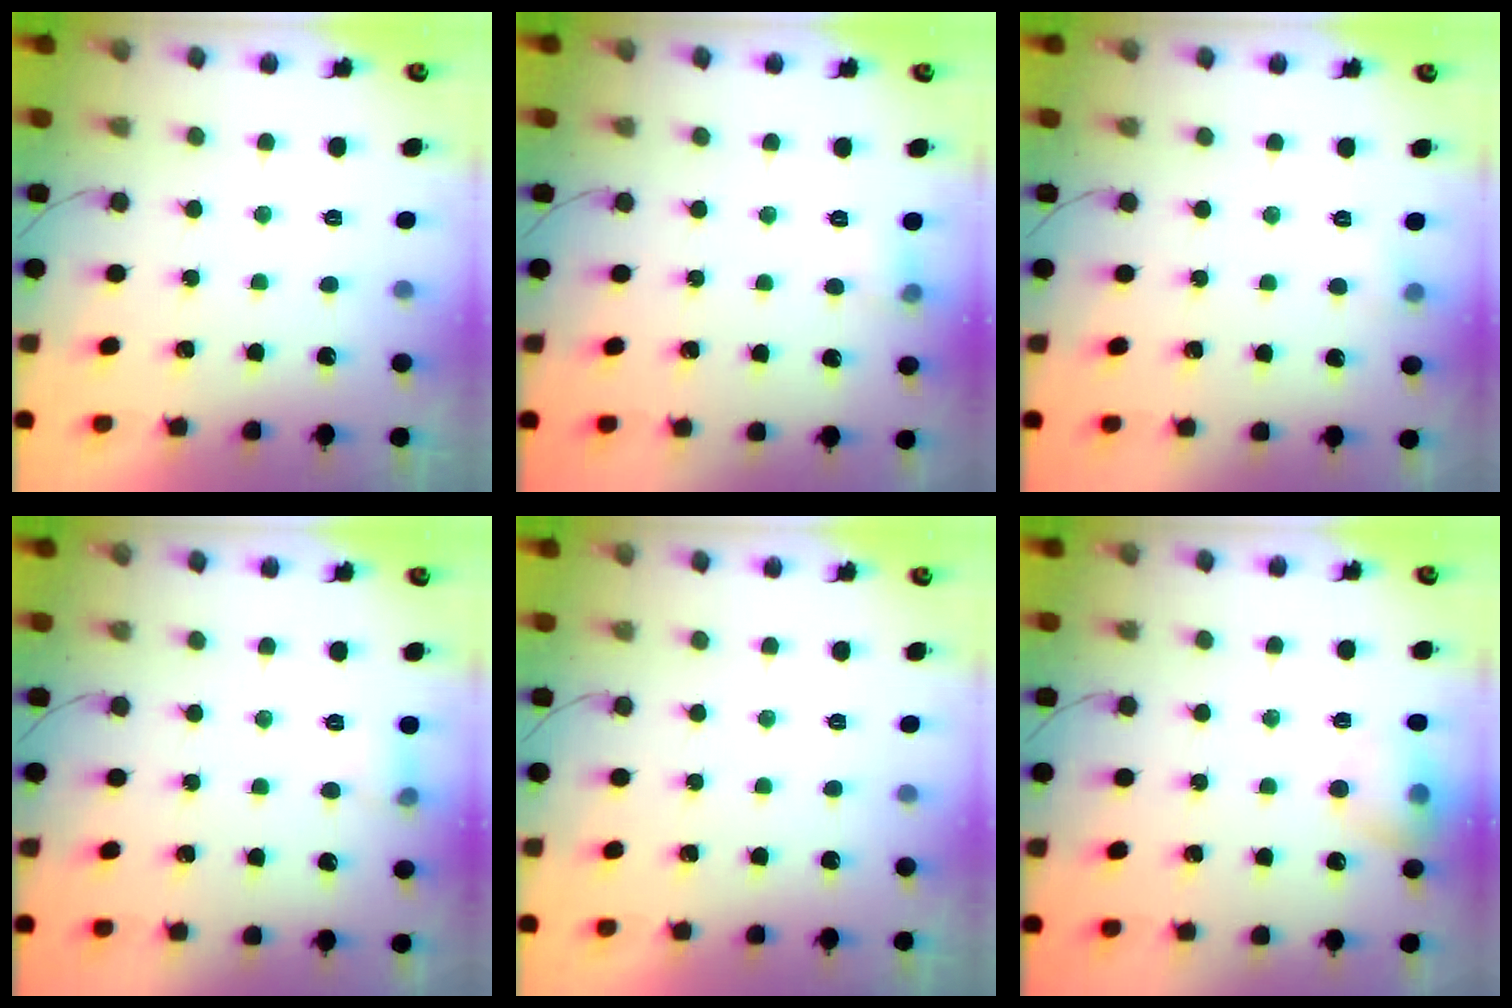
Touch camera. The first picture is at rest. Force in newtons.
{"total": 4.9, "press": 4.8, "slide": 1.1}
{"total": 3.6, "press": 3.5, "slide": 1.1}
{"total": 6.6, "press": 6.3, "slide": 2.0}
{"total": 0.0}
{"total": 10.9, "press": 10.8, "slide": 1.5}